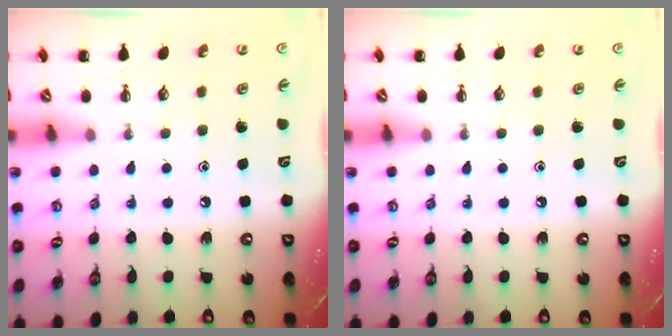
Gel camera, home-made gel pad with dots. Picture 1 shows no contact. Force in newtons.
{"total": 0.0}